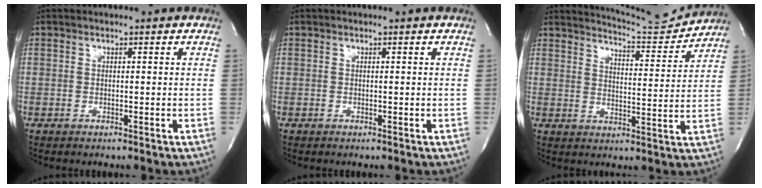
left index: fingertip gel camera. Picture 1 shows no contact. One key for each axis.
{"total": 0.0}
{"total": 9.1, "fx": 9.0, "fy": -1.1, "fz": 0.0, "tx": -0.014, "ty": -0.030, "tz": 0.130}